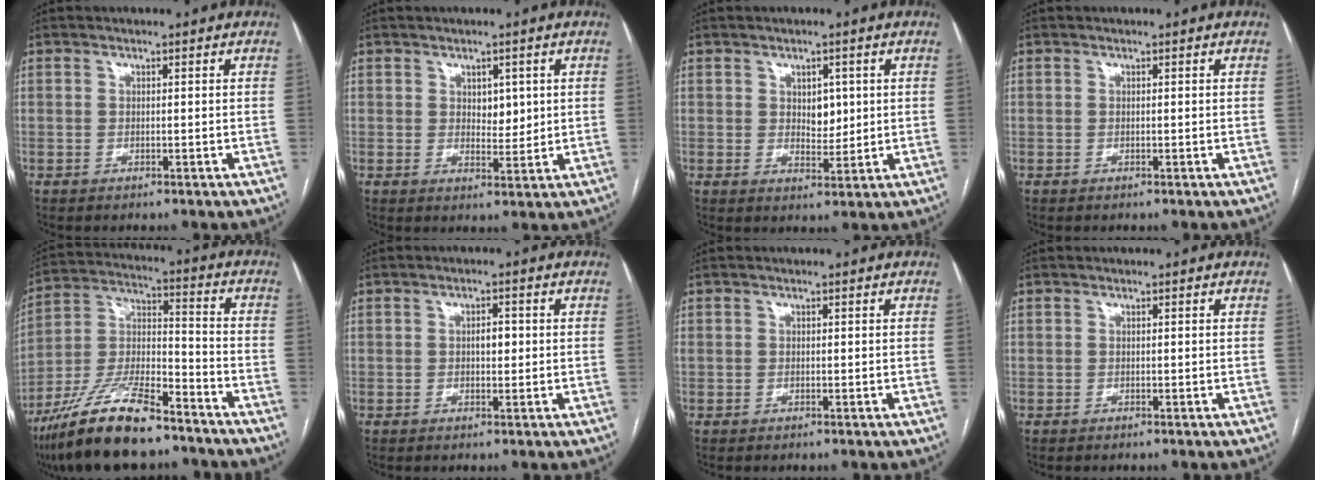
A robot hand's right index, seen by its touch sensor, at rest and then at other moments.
{"total": 3.3, "force": [1.0, 2.1, 2.4], "torque": [-0.029, -0.005, 0.018]}
{"total": 3.6, "force": [0.9, 2.3, 2.7], "torque": [-0.034, -0.003, 0.019]}
{"total": 0.0}
{"total": 17.1, "force": [-13.0, 3.7, 10.5], "torque": [-0.221, -0.010, -0.237]}
{"total": 2.2, "force": [0.1, 1.1, 1.9], "torque": [-0.028, 0.004, 0.000]}
{"total": 0.8, "force": [0.0, 0.6, 0.6], "torque": [-0.027, 0.010, 0.008]}
{"total": 0.0}